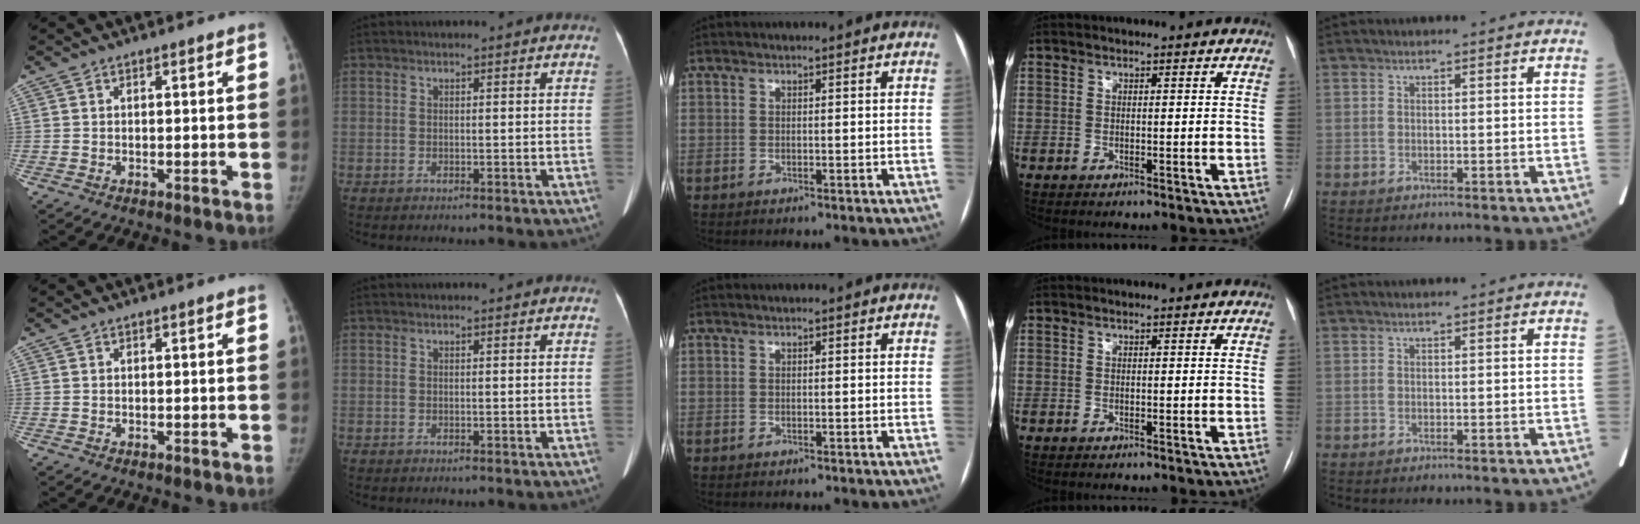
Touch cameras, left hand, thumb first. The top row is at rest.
{}